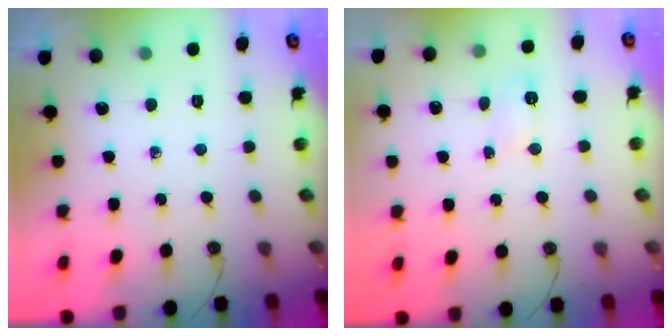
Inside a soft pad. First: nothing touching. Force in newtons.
{"total": 3.7, "press": 3.6, "slide": 0.5}